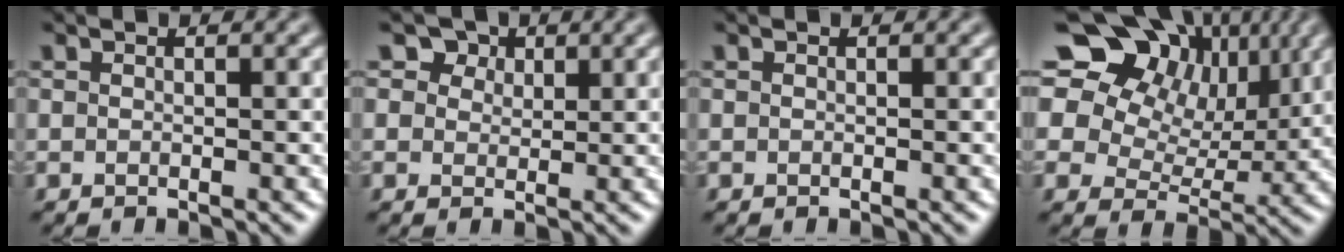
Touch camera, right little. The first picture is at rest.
{"total": 3.8, "force": [2.8, 2.4, 1.1], "torque": [-0.034, 0.013, 0.046]}
{"total": 0.0}
{"total": 13.9, "force": [8.4, 8.1, 7.4], "torque": [-0.150, 0.055, 0.129]}